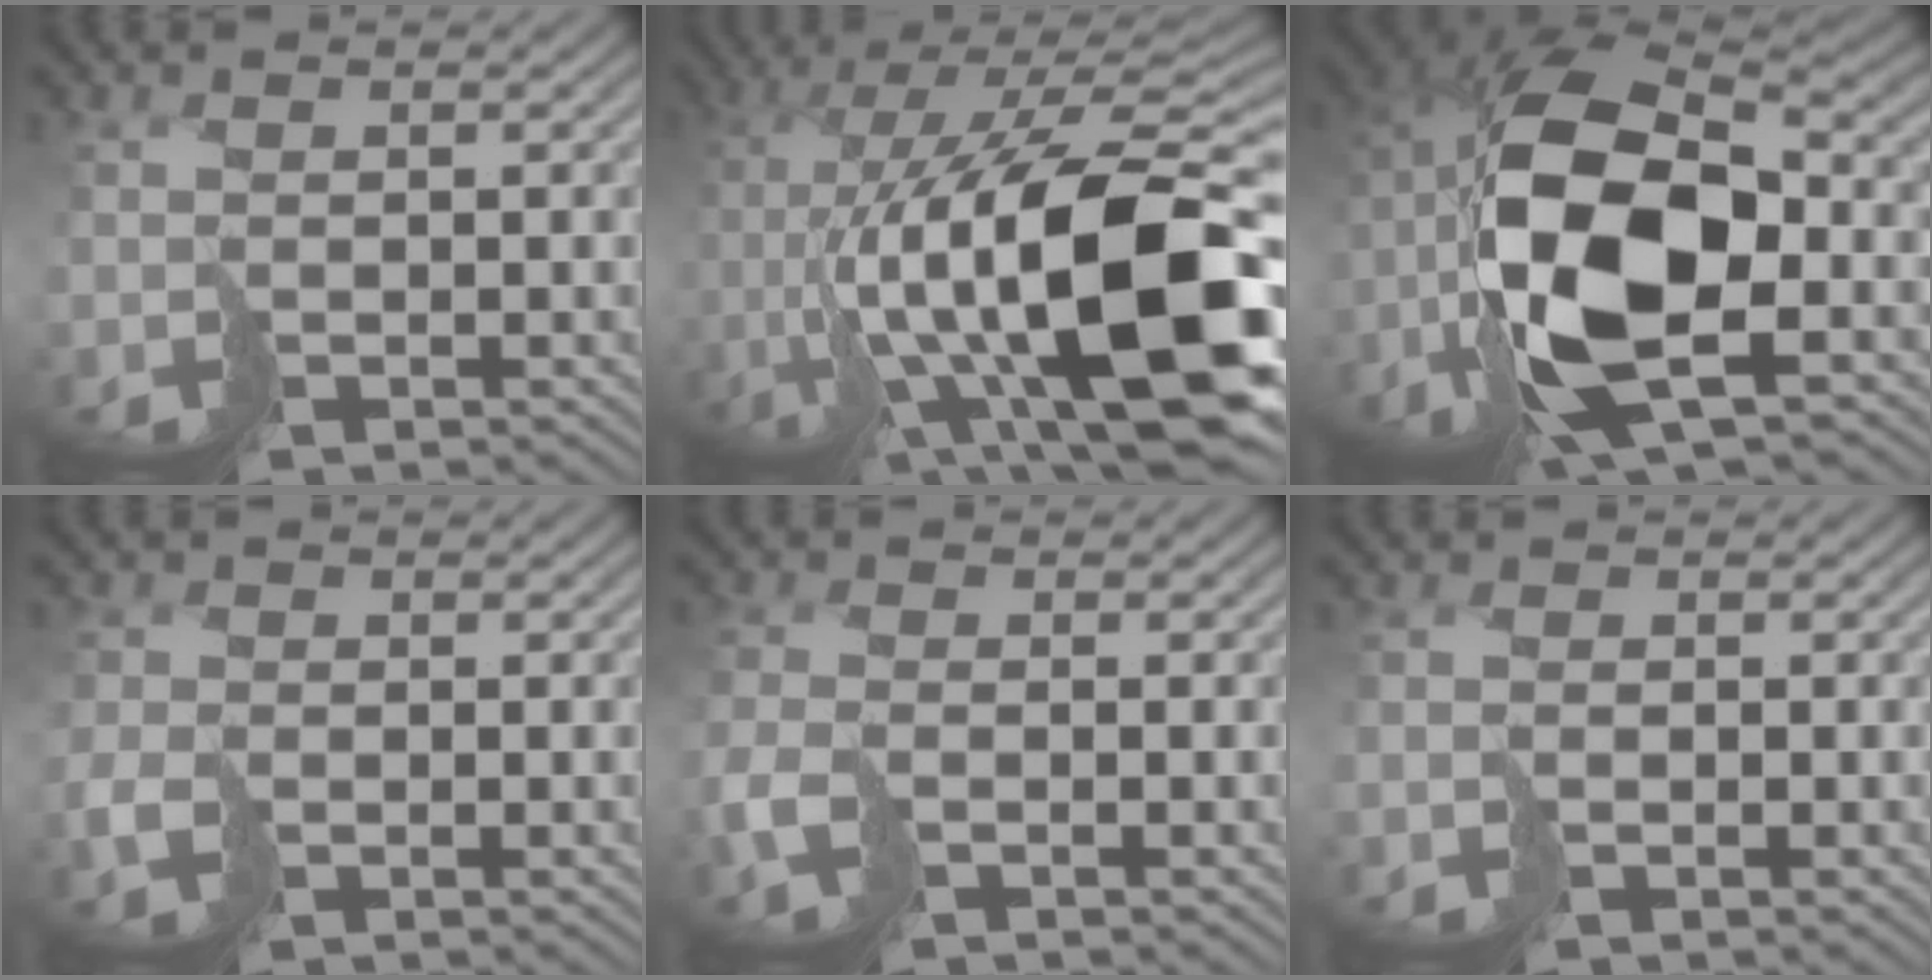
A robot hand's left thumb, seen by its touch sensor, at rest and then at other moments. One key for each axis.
{"total": 20.1, "fx": -2.1, "fy": 8.7, "fz": 18.0, "tx": -0.311, "ty": 0.001, "tz": -0.029}
{"total": 16.6, "fx": -3.1, "fy": 8.6, "fz": 13.8, "tx": -0.299, "ty": -0.006, "tz": -0.046}
{"total": 2.3, "fx": -0.6, "fy": 1.9, "fz": 1.2, "tx": -0.031, "ty": -0.008, "tz": -0.012}
{"total": 3.8, "fx": -1.6, "fy": 1.8, "fz": 2.9, "tx": -0.079, "ty": -0.013, "tz": -0.038}
{"total": 1.1, "fx": -0.4, "fy": 0.3, "fz": 0.9, "tx": -0.018, "ty": -0.001, "tz": -0.010}